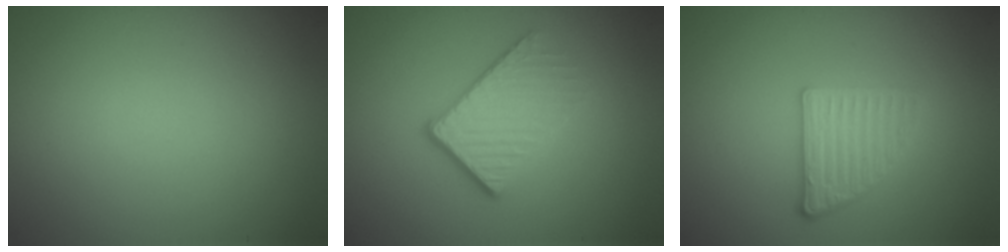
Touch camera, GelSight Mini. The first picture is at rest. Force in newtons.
{"total": 3.9, "press": 2.7, "slide": 2.9}
{"total": 2.6, "press": 2.3, "slide": 1.3}